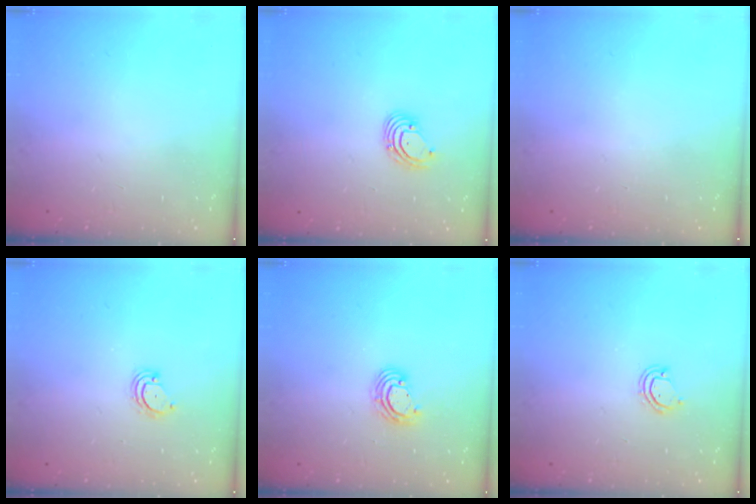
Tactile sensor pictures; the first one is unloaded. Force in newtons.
{"total": 2.6, "press": 2.6, "slide": 0.1}
{"total": 0.0}
{"total": 2.3, "press": 2.3, "slide": 0.2}
{"total": 5.1, "press": 5.1, "slide": 0.3}
{"total": 3.4, "press": 3.4, "slide": 0.2}